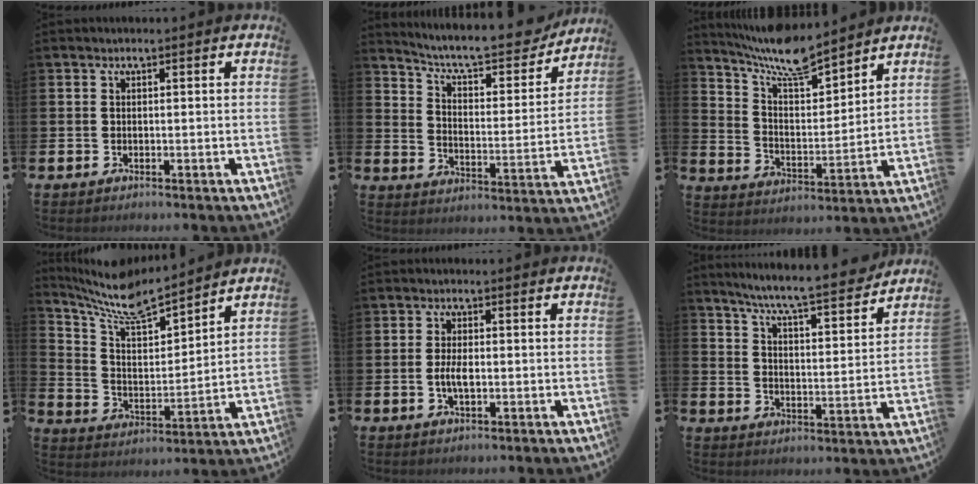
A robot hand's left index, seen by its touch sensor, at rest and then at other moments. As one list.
[{"total": 9.0, "force": [8.1, 2.1, 3.4], "torque": [-0.088, -0.059, 0.134]}, {"total": 9.2, "force": [8.5, 1.4, 3.2], "torque": [-0.097, -0.053, 0.153]}, {"total": 8.7, "force": [8.0, 1.6, 3.0], "torque": [-0.094, -0.056, 0.142]}, {"total": 3.1, "force": [-0.4, 1.3, 2.8], "torque": [-0.050, -0.005, -0.013]}, {"total": 7.9, "force": [7.4, 0.0, 2.7], "torque": [-0.072, -0.058, 0.125]}]